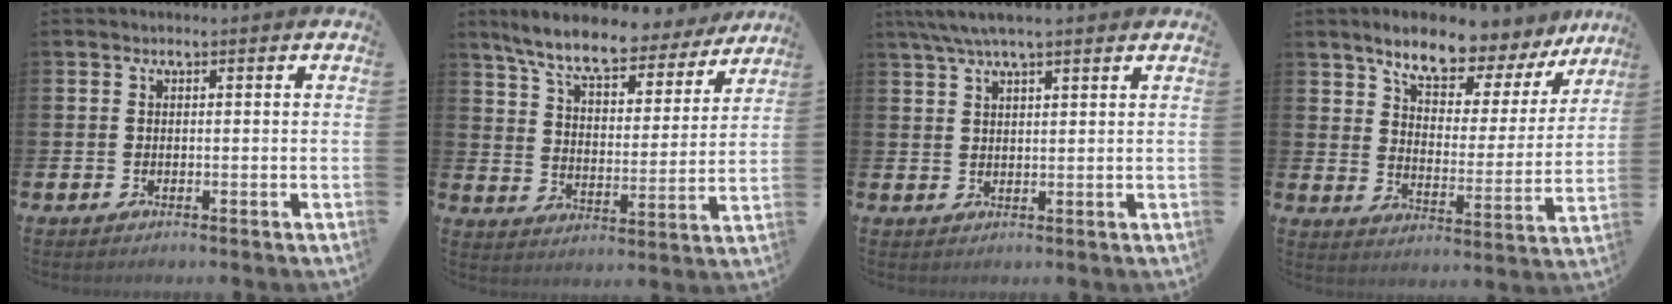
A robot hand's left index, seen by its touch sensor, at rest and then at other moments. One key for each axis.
{"total": 9.2, "fx": 8.2, "fy": 1.7, "fz": 3.6, "tx": -0.098, "ty": -0.047, "tz": 0.141}
{"total": 4.8, "fx": 3.9, "fy": 0.8, "fz": 2.7, "tx": -0.060, "ty": -0.002, "tz": 0.071}
{"total": 8.9, "fx": 7.9, "fy": 2.5, "fz": 3.4, "tx": -0.080, "ty": -0.060, "tz": 0.129}